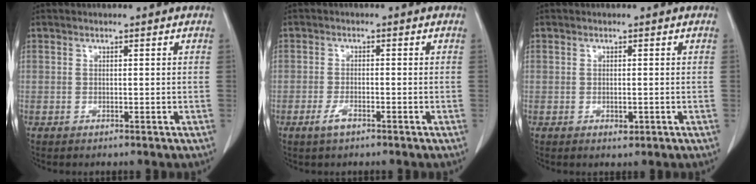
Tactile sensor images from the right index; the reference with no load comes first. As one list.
[{"total": 2.4, "force": [-1.5, 0.7, 1.7], "torque": [-0.037, -0.001, -0.029]}, {"total": 1.3, "force": [-0.4, 0.7, 1.0], "torque": [-0.018, -0.003, -0.001]}]